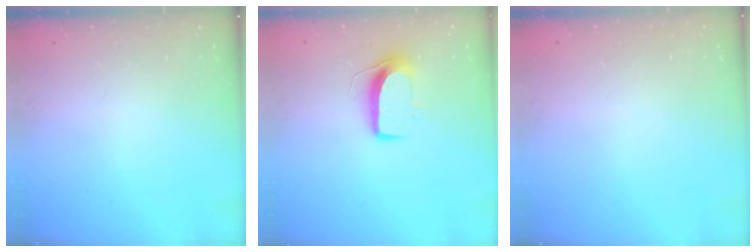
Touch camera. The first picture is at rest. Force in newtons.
{"total": 9.9, "press": 9.8, "slide": 1.1}
{"total": 0.0}